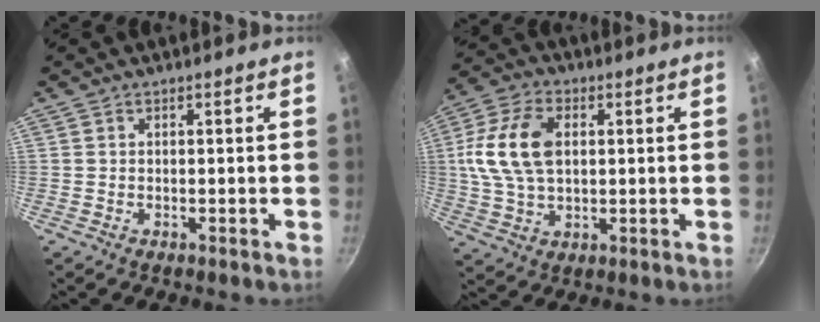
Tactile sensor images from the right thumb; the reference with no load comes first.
{"total": 13.6, "force": [2.0, 8.5, 10.4], "torque": [-0.193, 0.009, 0.031]}